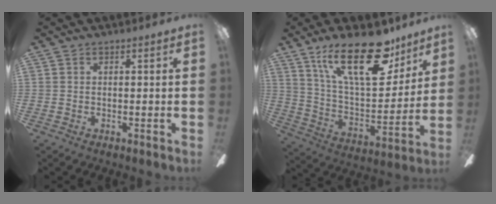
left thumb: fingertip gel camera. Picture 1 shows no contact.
{"total": 26.2, "force": [15.3, 11.0, 18.2], "torque": [-0.290, -0.081, 0.264]}